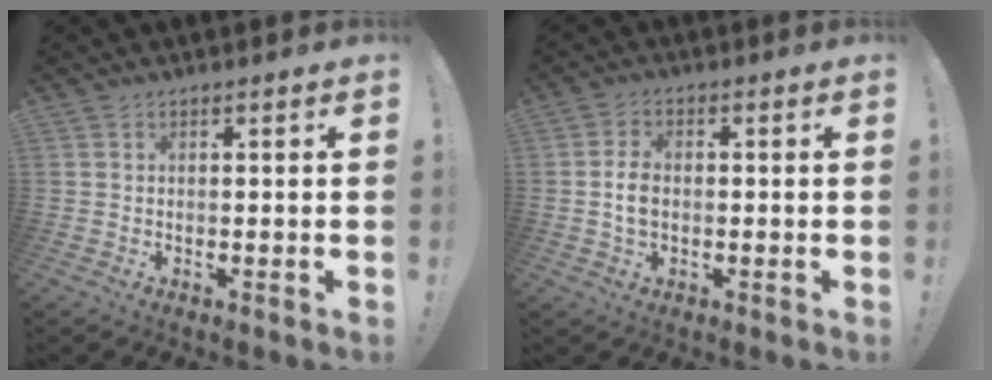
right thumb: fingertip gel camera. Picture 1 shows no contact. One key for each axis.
{"total": 5.1, "fx": -0.5, "fy": 3.3, "fz": 3.9, "tx": -0.067, "ty": 0.002, "tz": -0.011}